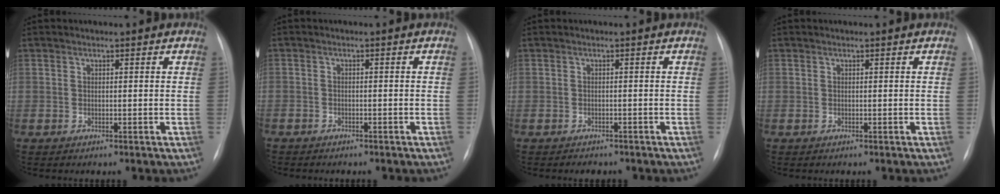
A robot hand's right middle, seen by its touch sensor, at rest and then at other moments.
{"total": 2.7, "force": [-2.2, 1.3, 1.0], "torque": [-0.016, -0.001, -0.019]}
{"total": 2.0, "force": [-1.8, 1.0, 0.4], "torque": [-0.009, -0.001, -0.020]}
{"total": 0.0}